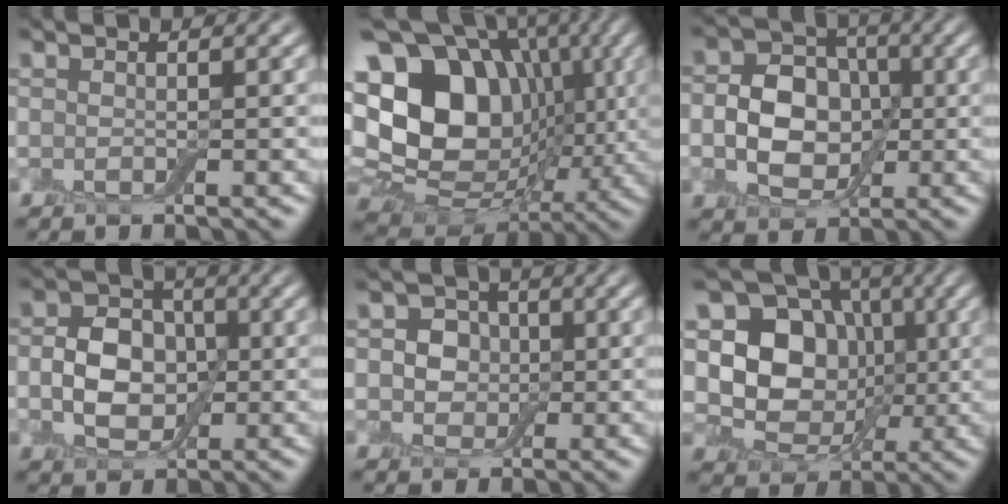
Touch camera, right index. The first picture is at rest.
{"total": 20.9, "force": [3.5, 16.4, 12.4], "torque": [-0.242, 0.020, 0.073]}
{"total": 6.5, "force": [-0.6, 5.1, 4.0], "torque": [-0.063, 0.001, -0.019]}
{"total": 5.3, "force": [-0.5, 4.1, 3.4], "torque": [-0.057, 0.001, -0.008]}
{"total": 3.8, "force": [0.2, 3.3, 1.9], "torque": [-0.022, 0.008, -0.019]}
{"total": 9.6, "force": [0.8, 7.7, 5.7], "torque": [-0.091, -0.001, -0.006]}